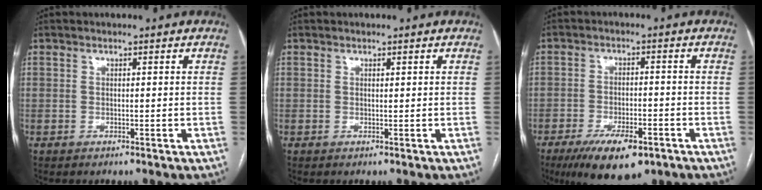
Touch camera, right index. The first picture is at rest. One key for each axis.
{"total": 0.0}
{"total": 10.7, "fx": -6.6, "fy": 3.7, "fz": 7.5, "tx": -0.123, "ty": -0.013, "tz": -0.104}